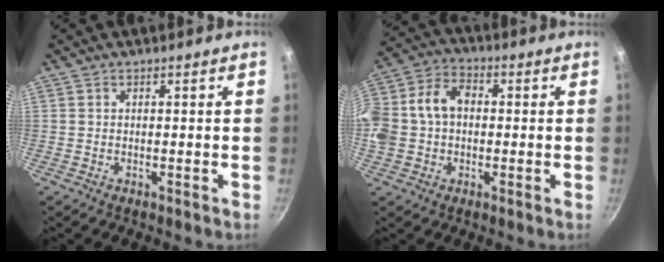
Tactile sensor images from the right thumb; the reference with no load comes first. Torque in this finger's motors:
{"motor_torque": [2.51, 2.50, 0.49, -0.24, 0.69]}